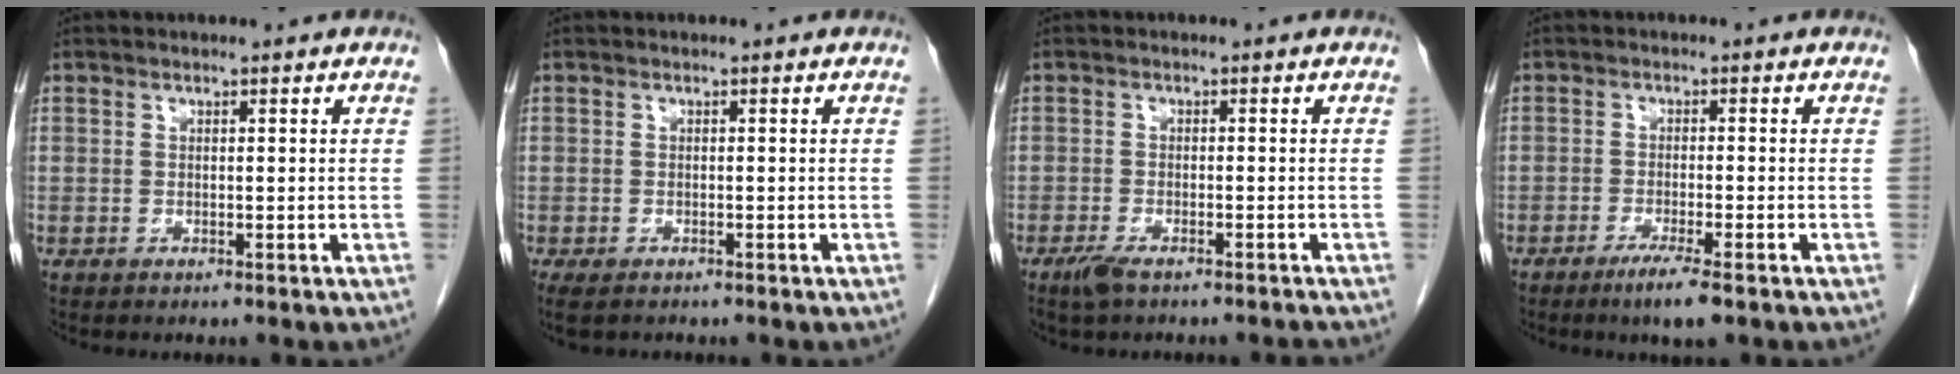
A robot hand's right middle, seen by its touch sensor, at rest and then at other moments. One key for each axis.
{"total": 3.4, "fx": -2.6, "fy": 1.3, "fz": 1.7, "tx": -0.033, "ty": -0.010, "tz": -0.039}
{"total": 4.2, "fx": -3.5, "fy": 0.8, "fz": 2.3, "tx": -0.037, "ty": -0.008, "tz": -0.059}
{"total": 4.5, "fx": -2.9, "fy": 0.0, "fz": 3.4, "tx": -0.061, "ty": -0.012, "tz": -0.051}